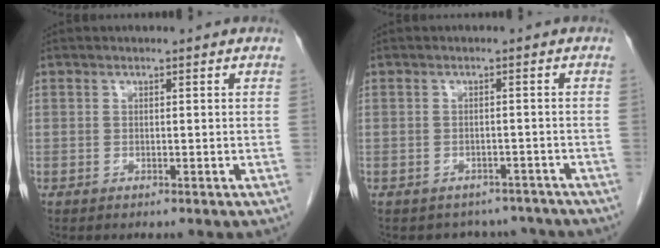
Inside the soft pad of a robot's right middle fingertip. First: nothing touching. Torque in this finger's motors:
{"motor_torque": [0.01, -0.01, 0.00, 0.01]}